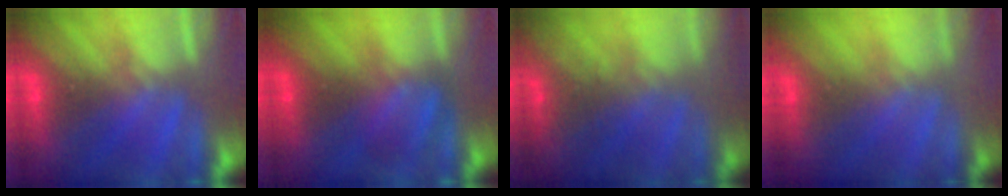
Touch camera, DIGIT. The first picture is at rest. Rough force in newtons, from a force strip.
{"total": 2.4}
{"total": 8.2}
{"total": 2.4}